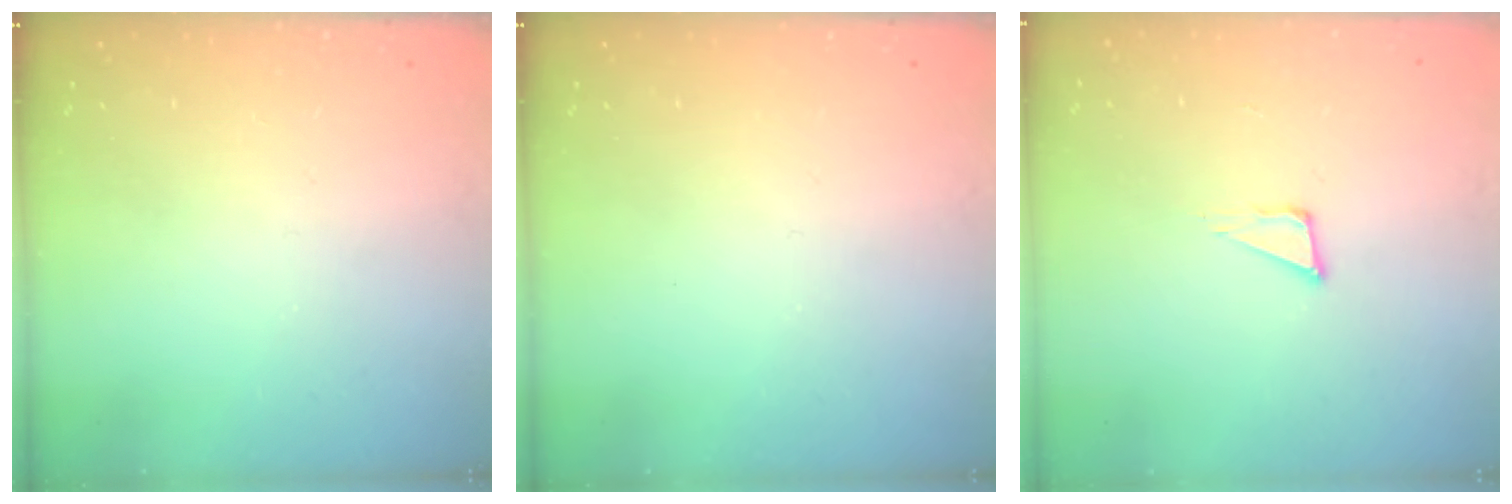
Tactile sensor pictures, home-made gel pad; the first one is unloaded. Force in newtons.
{"total": 0.0}
{"total": 4.0, "press": 3.9, "slide": 0.8}